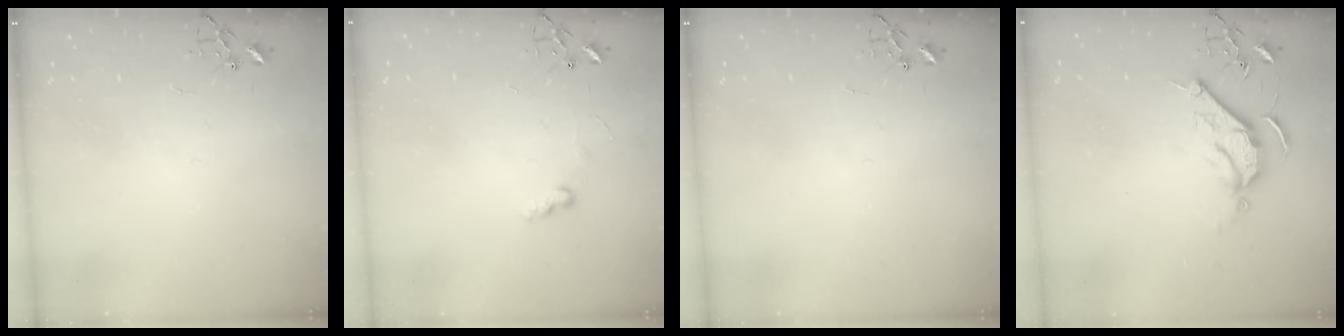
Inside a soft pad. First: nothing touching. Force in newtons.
{"total": 6.0, "press": 5.9, "slide": 0.7}
{"total": 0.0}
{"total": 9.1, "press": 9.1, "slide": 0.1}